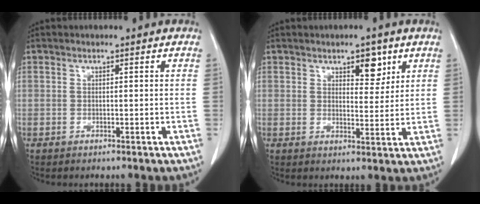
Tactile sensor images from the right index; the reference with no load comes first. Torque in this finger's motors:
{"motor_torque": [0.11, 0.18, 0.05, 0.01]}